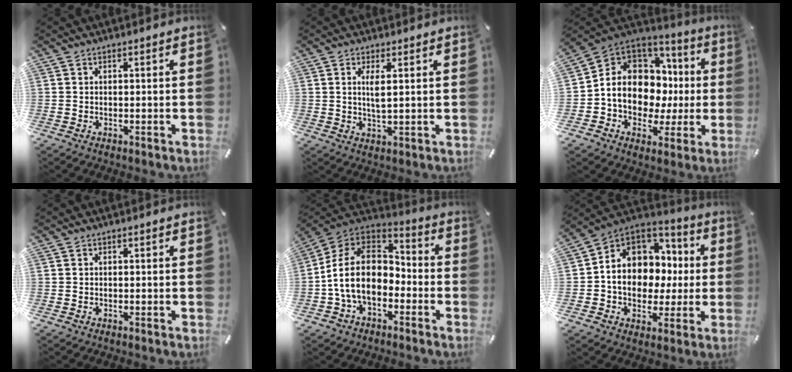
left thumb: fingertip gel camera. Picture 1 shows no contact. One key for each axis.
{"total": 3.9, "fx": 1.0, "fy": 0.9, "fz": 3.7, "tx": -0.075, "ty": -0.005, "tz": 0.012}
{"total": 12.8, "fx": 0.4, "fy": 10.8, "fz": 6.9, "tx": -0.123, "ty": -0.025, "tz": 0.011}
{"total": 0.0}
{"total": 15.7, "fx": -4.4, "fy": 11.0, "fz": 10.3, "tx": -0.224, "ty": 0.027, "tz": -0.080}
{"total": 11.9, "fx": 0.2, "fy": 10.5, "fz": 5.6, "tx": -0.104, "ty": -0.012, "tz": 0.007}